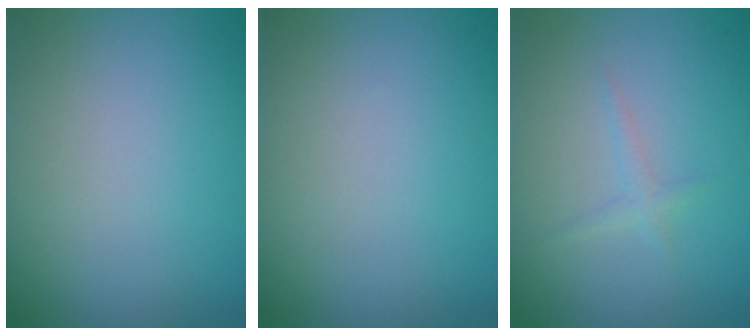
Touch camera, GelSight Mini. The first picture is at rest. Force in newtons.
{"total": 0.0}
{"total": 0.9, "press": 0.9, "slide": 0.0}